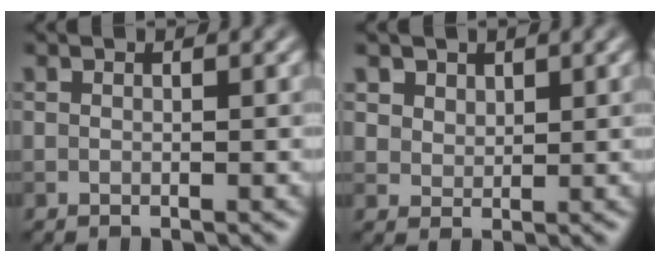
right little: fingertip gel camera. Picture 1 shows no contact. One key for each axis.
{"total": 3.1, "fx": 2.0, "fy": 2.0, "fz": 1.1, "tx": -0.038, "ty": -0.005, "tz": 0.047}